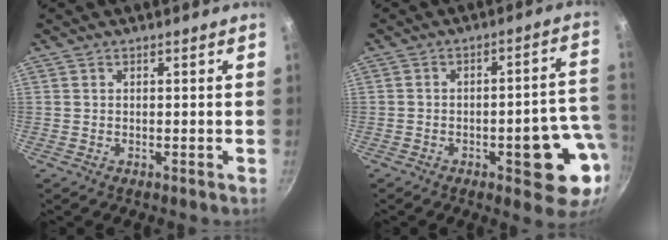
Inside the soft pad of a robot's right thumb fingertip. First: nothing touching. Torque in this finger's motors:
{"motor_torque": [1.55, 1.64, 1.56, -0.32, 0.25]}